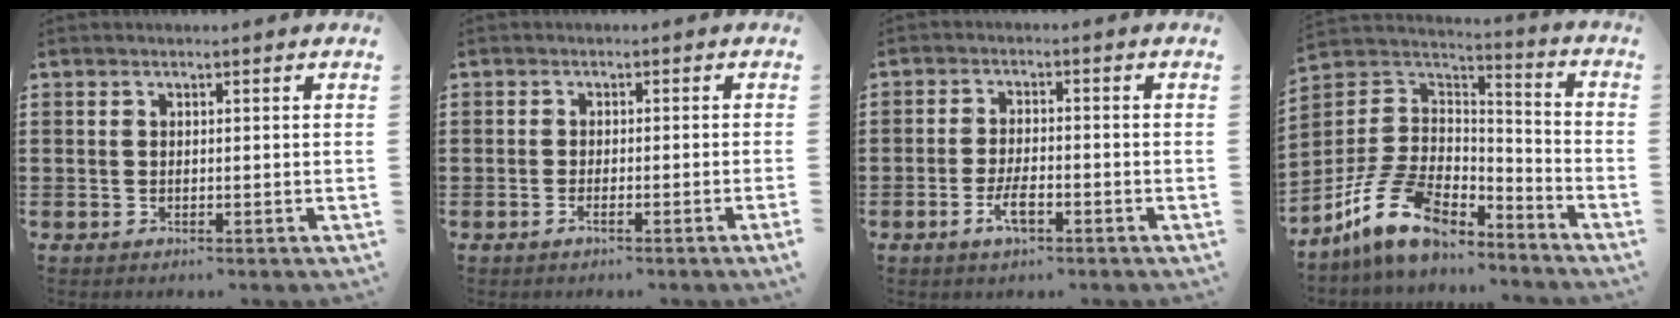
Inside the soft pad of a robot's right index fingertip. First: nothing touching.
{"total": 1.6, "force": [-1.1, -0.3, 1.2], "torque": [-0.019, -0.005, -0.021]}
{"total": 3.9, "force": [-1.8, 1.4, 3.1], "torque": [-0.067, -0.001, -0.036]}
{"total": 13.7, "force": [-9.4, 6.3, 7.7], "torque": [-0.173, 0.033, -0.177]}